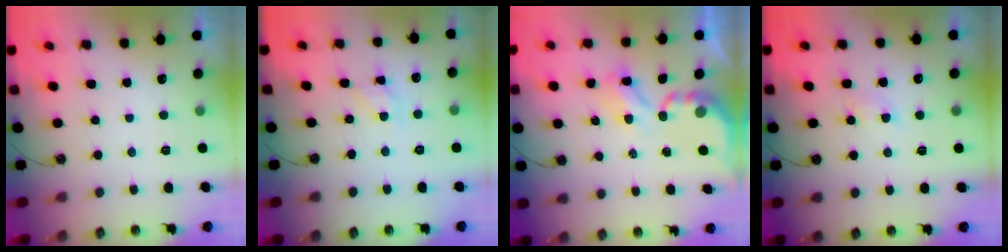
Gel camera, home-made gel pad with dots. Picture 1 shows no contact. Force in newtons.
{"total": 7.5, "press": 7.5, "slide": 0.7}
{"total": 3.8, "press": 3.8, "slide": 0.2}
{"total": 2.9, "press": 2.9, "slide": 0.6}